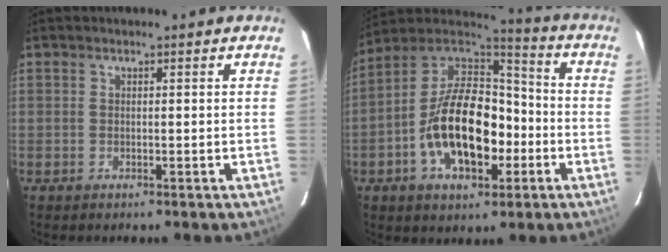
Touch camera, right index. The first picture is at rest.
{"total": 18.8, "force": [-5.2, 10.3, 14.9], "torque": [-0.284, 0.015, -0.085]}